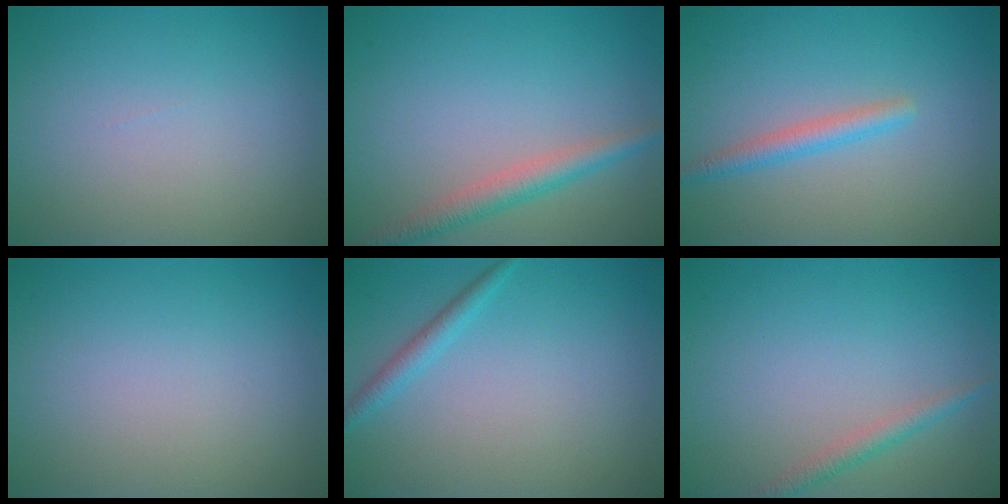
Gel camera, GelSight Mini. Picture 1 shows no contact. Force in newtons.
{"total": 2.9, "press": 2.9, "slide": 0.2}
{"total": 2.0, "press": 2.0, "slide": 0.1}
{"total": 0.0}
{"total": 1.5, "press": 1.5, "slide": 0.1}
{"total": 1.6, "press": 1.6, "slide": 0.1}